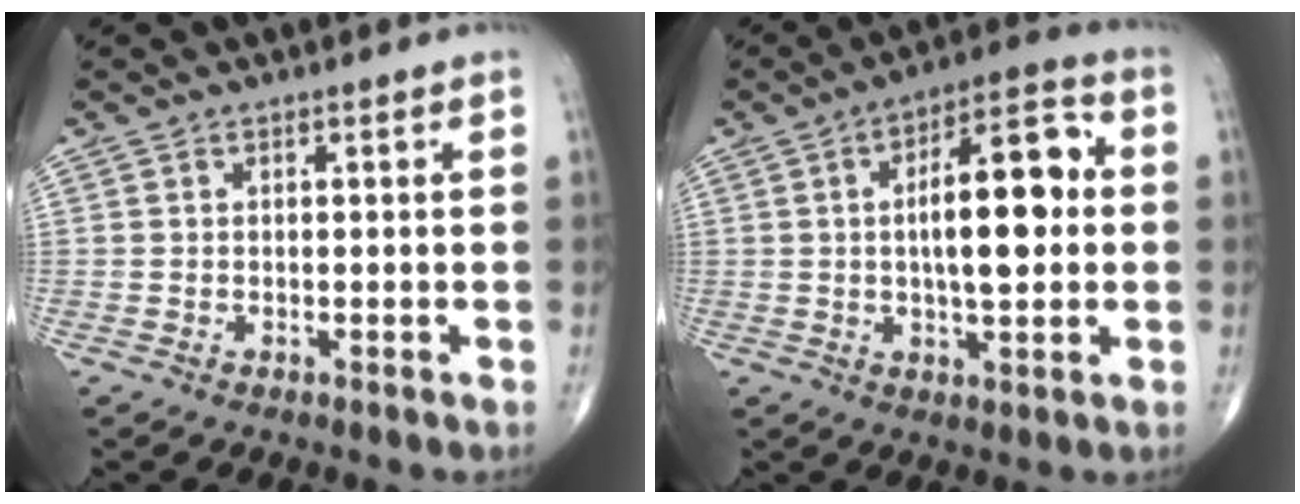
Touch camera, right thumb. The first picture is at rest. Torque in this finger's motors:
{"motor_torque": [1.75, 3.26, 1.66, 0.15, 0.17]}